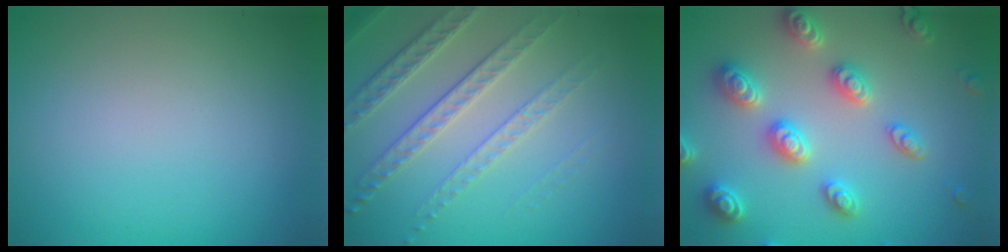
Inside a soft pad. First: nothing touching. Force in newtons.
{"total": 4.0, "press": 3.7, "slide": 1.6}
{"total": 5.3, "press": 5.1, "slide": 1.2}